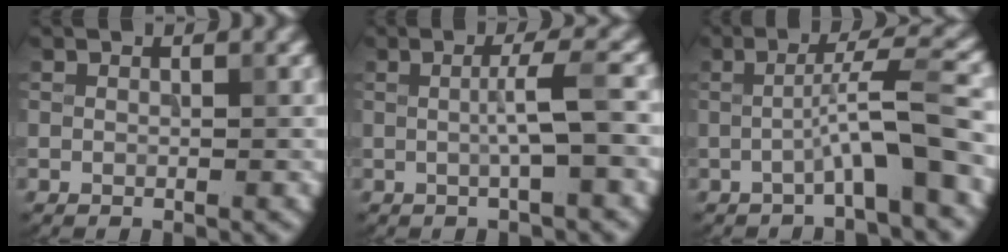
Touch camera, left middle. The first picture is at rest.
{"total": 3.2, "force": [0.0, 0.4, 3.1], "torque": [-0.054, 0.006, -0.004]}
{"total": 5.4, "force": [-1.7, 0.4, 5.1], "torque": [-0.079, 0.028, -0.035]}